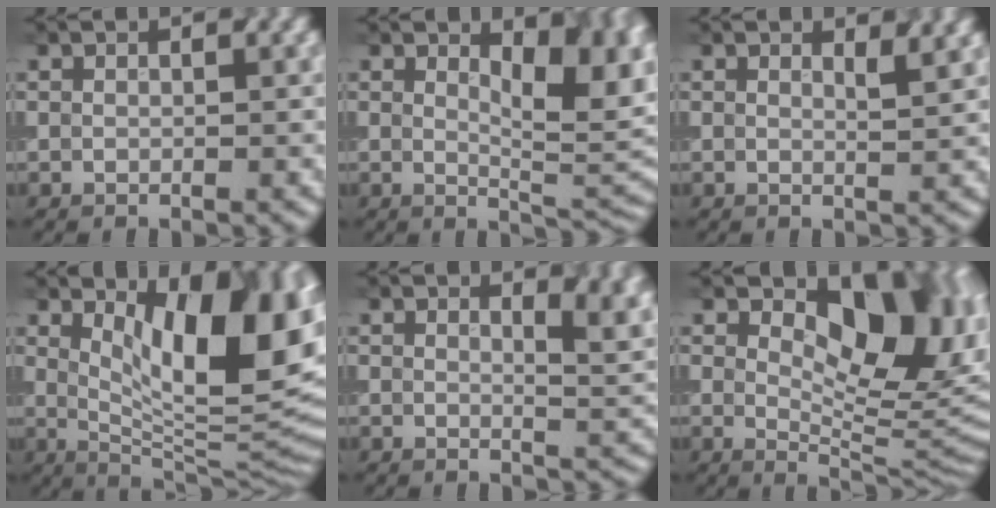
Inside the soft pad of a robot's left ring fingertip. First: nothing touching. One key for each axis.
{"total": 6.9, "fx": 1.4, "fy": 3.2, "fz": 6.0, "tx": -0.088, "ty": -0.007, "tz": 0.035}
{"total": 1.2, "fx": 0.7, "fy": 0.0, "fz": 0.9, "tx": -0.017, "ty": 0.001, "tz": 0.019}
{"total": 12.3, "fx": 3.1, "fy": 4.5, "fz": 11.0, "tx": -0.137, "ty": -0.001, "tz": 0.056}
{"total": 4.0, "fx": 1.4, "fy": 1.9, "fz": 3.2, "tx": -0.034, "ty": -0.003, "tz": 0.028}
{"total": 10.1, "fx": 2.7, "fy": 4.7, "fz": 8.5, "tx": -0.115, "ty": -0.002, "tz": 0.051}